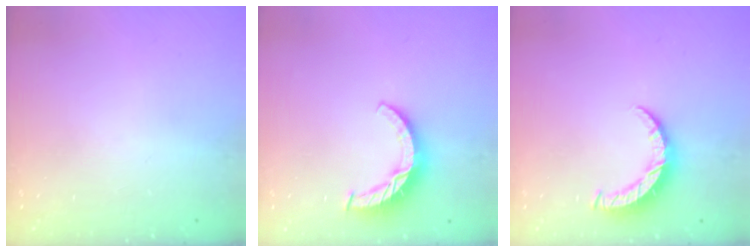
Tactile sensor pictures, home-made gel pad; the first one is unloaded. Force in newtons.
{"total": 9.3, "press": 9.3, "slide": 0.5}
{"total": 7.5, "press": 7.4, "slide": 0.4}